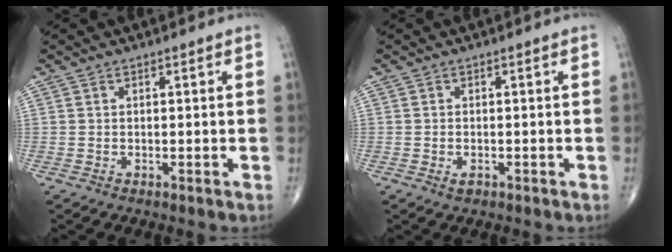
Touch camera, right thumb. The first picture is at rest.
{"total": 1.3, "force": [-0.6, 0.7, 0.9], "torque": [-0.014, 0.000, -0.009]}